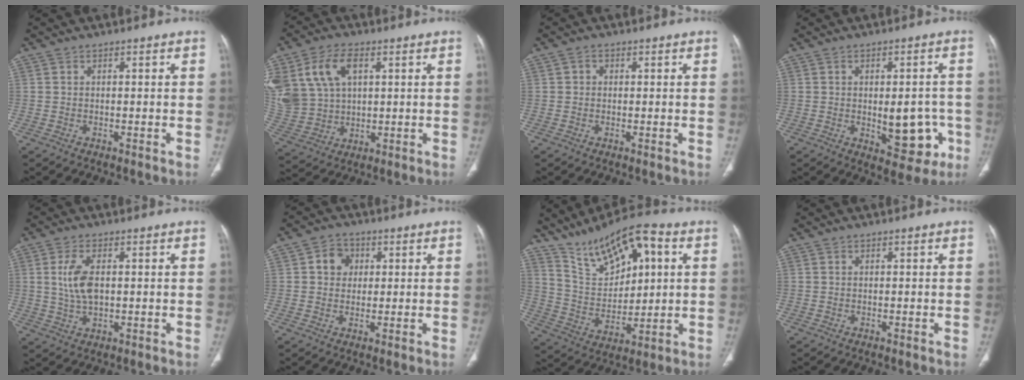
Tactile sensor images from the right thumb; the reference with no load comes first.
{"total": 16.1, "force": [5.8, 10.9, 10.3], "torque": [-0.232, -0.002, 0.124]}
{"total": 1.2, "force": [0.2, 1.1, 0.4], "torque": [-0.001, 0.003, 0.000]}
{"total": 10.9, "force": [-2.3, 5.7, 9.0], "torque": [-0.078, 0.005, -0.015]}
{"total": 6.5, "force": [1.0, 3.3, 5.5], "torque": [-0.118, -0.002, 0.021]}
{"total": 4.9, "force": [1.1, 4.3, 2.1], "torque": [-0.007, 0.003, 0.014]}
{"total": 16.4, "force": [7.9, 7.6, 12.2], "torque": [-0.174, -0.012, 0.150]}
{"total": 0.0}